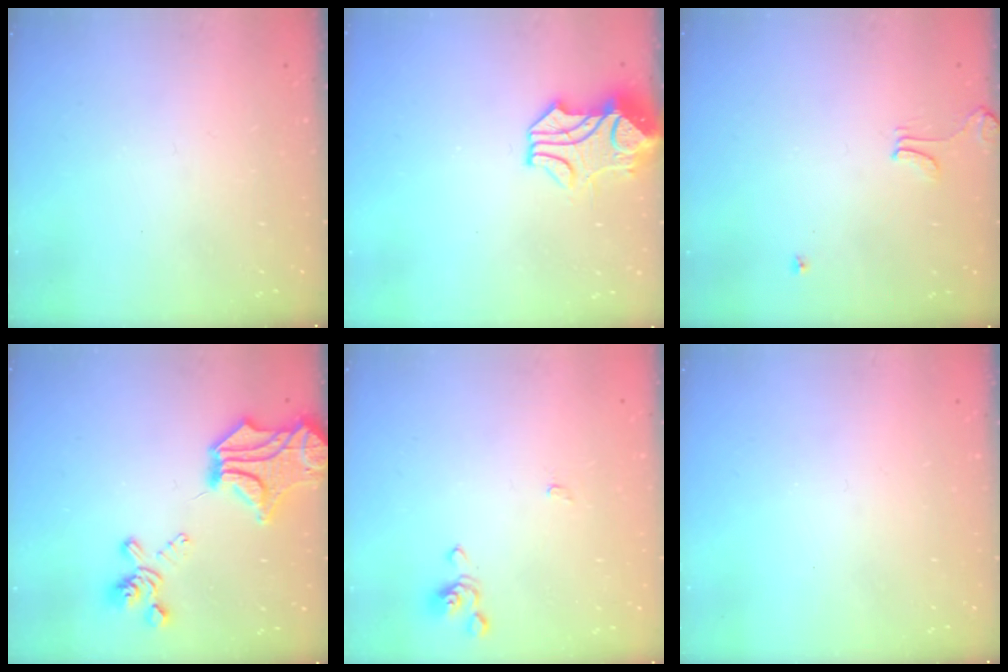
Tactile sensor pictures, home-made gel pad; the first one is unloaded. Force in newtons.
{"total": 2.0, "press": 1.8, "slide": 1.0}
{"total": 1.7, "press": 1.7, "slide": 0.3}
{"total": 9.2, "press": 8.7, "slide": 2.9}
{"total": 0.8, "press": 0.7, "slide": 0.2}
{"total": 0.0}